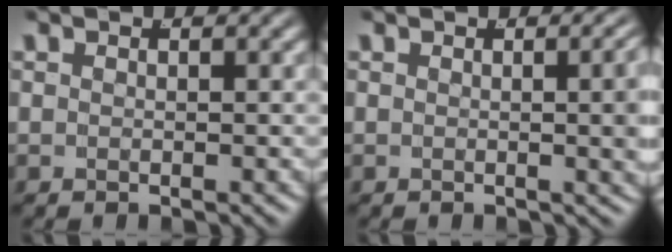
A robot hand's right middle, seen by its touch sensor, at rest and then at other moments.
{"total": 3.8, "force": [0.5, 1.1, 3.6], "torque": [-0.017, 0.014, -0.001]}